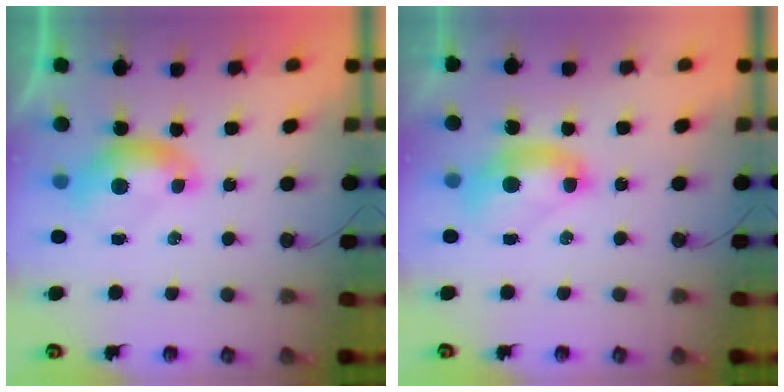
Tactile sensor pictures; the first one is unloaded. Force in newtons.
{"total": 2.7, "press": 2.7, "slide": 0.1}